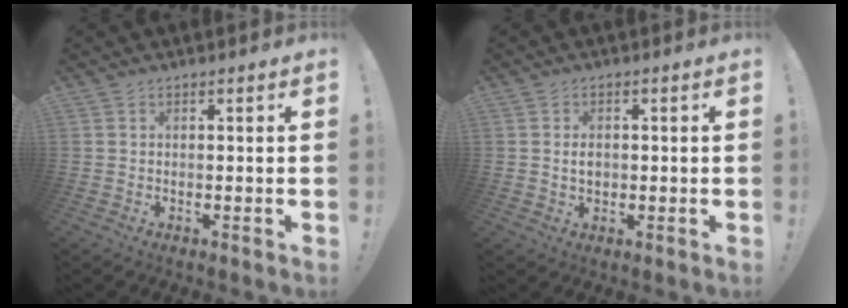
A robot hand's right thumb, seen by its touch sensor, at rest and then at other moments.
{"total": 2.7, "force": [0.0, 2.0, 1.9], "torque": [-0.025, 0.002, -0.001]}